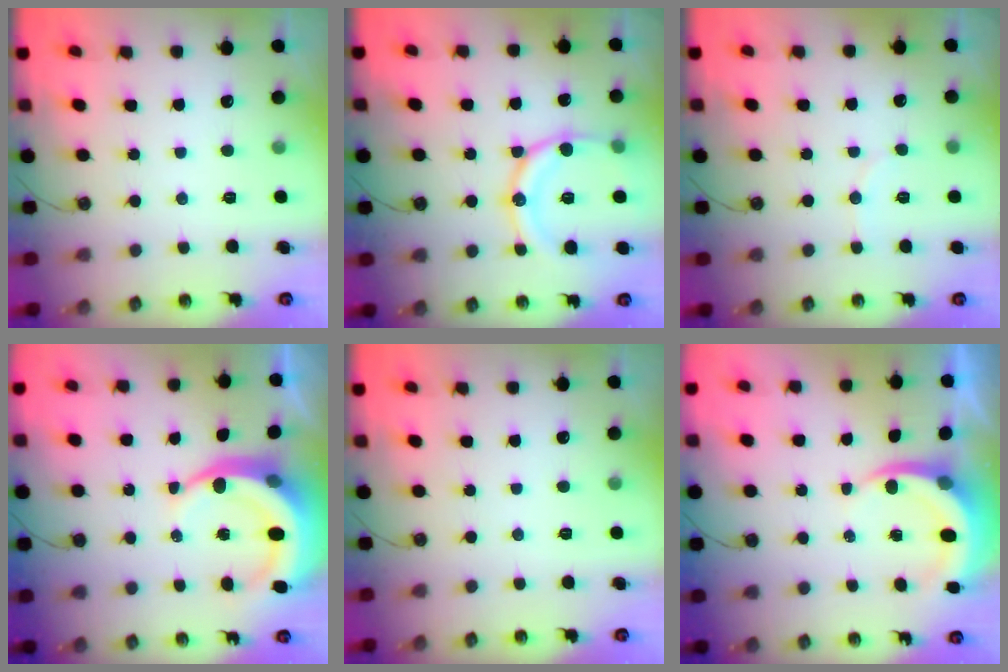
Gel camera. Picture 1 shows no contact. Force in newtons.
{"total": 17.0, "press": 16.7, "slide": 3.2}
{"total": 4.1, "press": 4.1, "slide": 0.8}
{"total": 10.4, "press": 10.3, "slide": 1.3}
{"total": 0.0}
{"total": 5.6, "press": 5.6, "slide": 0.4}